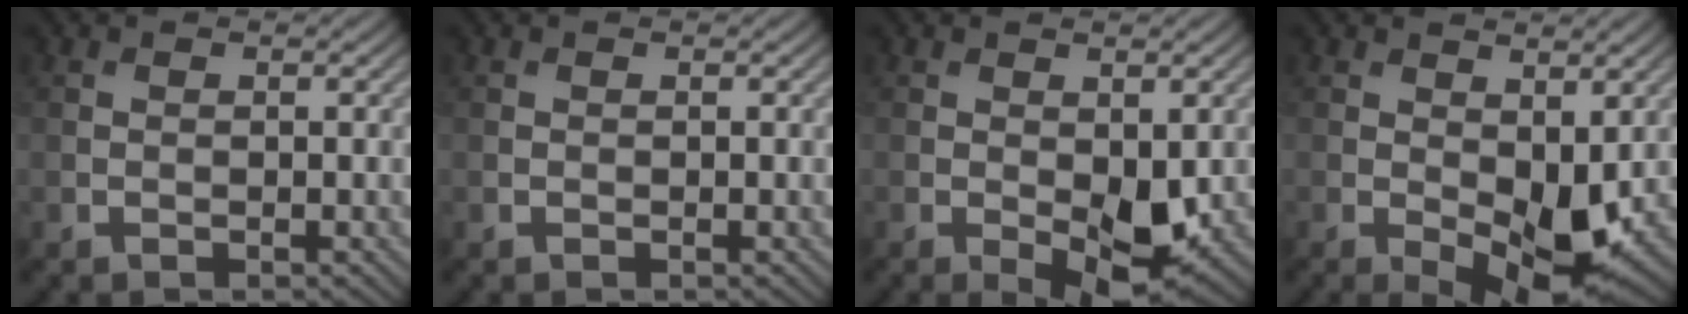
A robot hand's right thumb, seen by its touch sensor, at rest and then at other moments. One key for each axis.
{"total": 0.0}
{"total": 5.4, "fx": -1.0, "fy": 2.3, "fz": 4.8, "tx": -0.078, "ty": -0.015, "tz": -0.010}
{"total": 7.9, "fx": -1.0, "fy": 3.8, "fz": 6.8, "tx": -0.115, "ty": -0.017, "tz": -0.005}